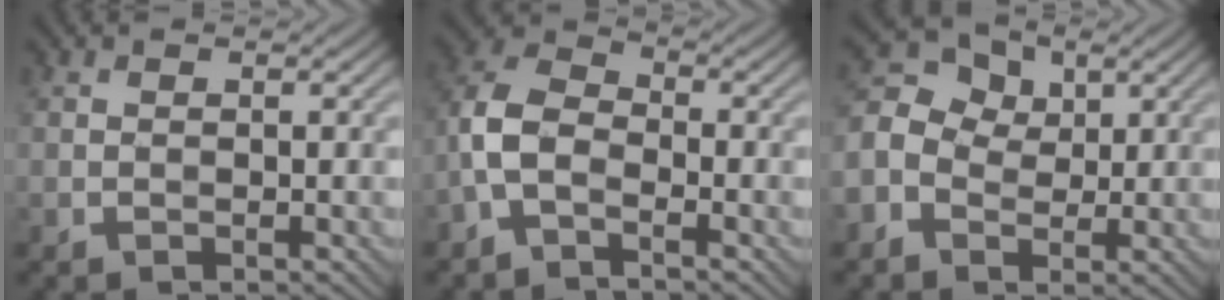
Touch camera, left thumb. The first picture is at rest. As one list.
[{"total": 5.7, "force": [-2.6, 3.3, 4.0], "torque": [-0.098, 0.014, -0.065]}, {"total": 6.7, "force": [-0.2, 5.4, 4.0], "torque": [-0.112, 0.014, -0.012]}]